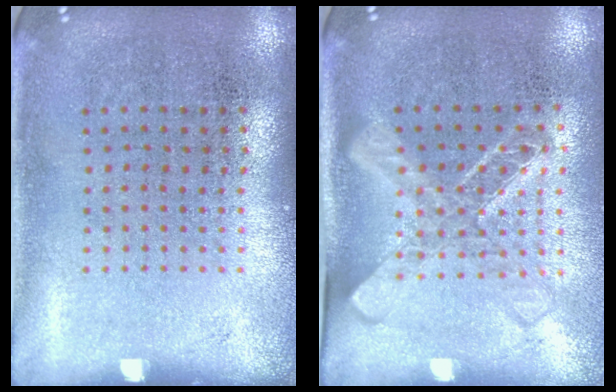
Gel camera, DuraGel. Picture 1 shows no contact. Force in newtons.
{"total": 1.7, "press": 1.4, "slide": 1.0}